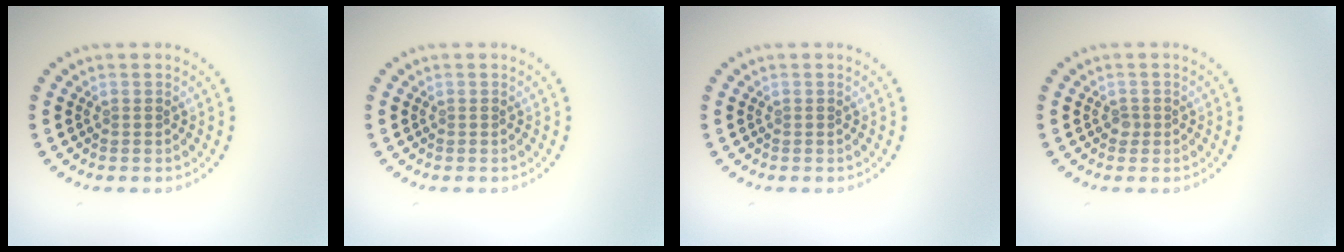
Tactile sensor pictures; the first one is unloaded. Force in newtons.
{"total": 0.0}
{"total": 0.0}
{"total": 0.6, "press": 0.5, "slide": 0.4}